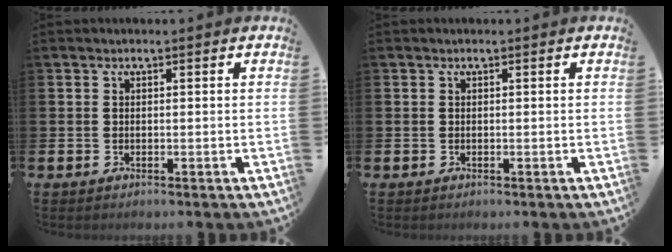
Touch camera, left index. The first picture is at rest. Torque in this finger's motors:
{"motor_torque": [0.00, 0.00, 0.00, 0.00]}